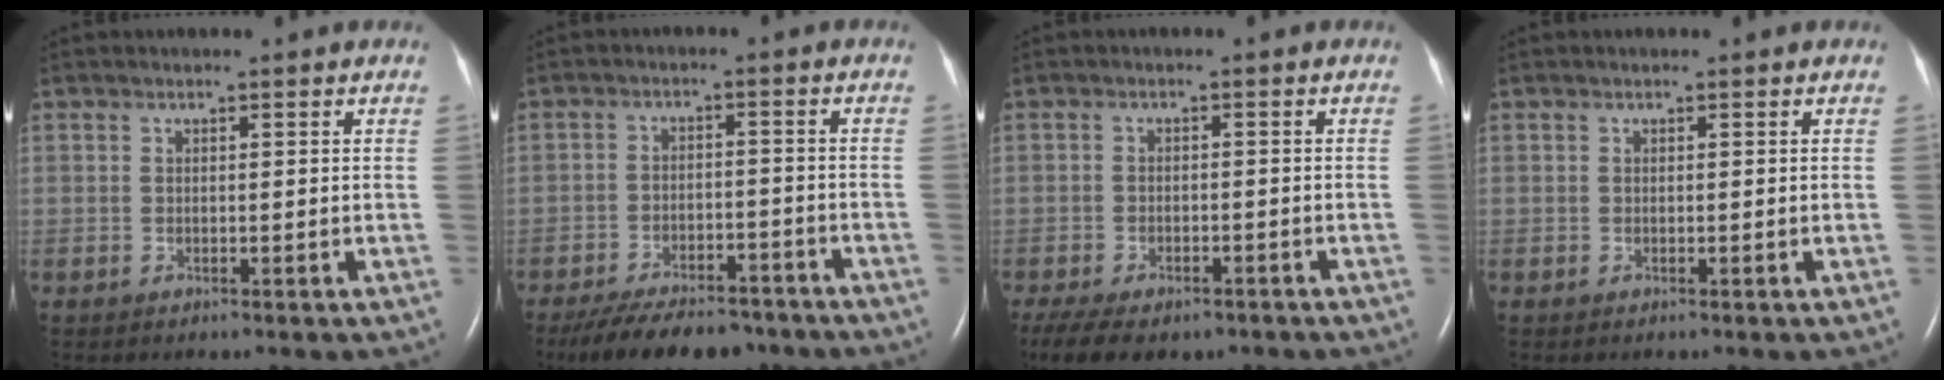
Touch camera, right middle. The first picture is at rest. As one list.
[{"total": 13.4, "force": [-11.1, 5.0, 5.7], "torque": [-0.100, -0.004, -0.159]}, {"total": 11.3, "force": [-8.1, 5.1, 5.9], "torque": [-0.117, -0.007, -0.112]}, {"total": 0.0}]